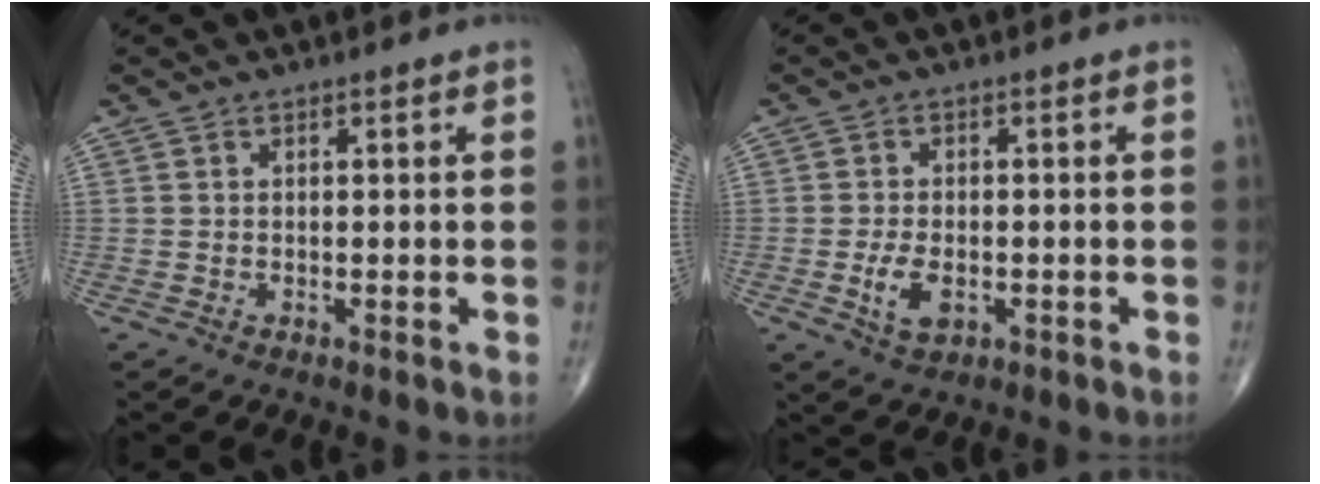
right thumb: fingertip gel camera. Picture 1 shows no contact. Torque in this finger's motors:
{"motor_torque": [-0.04, 0.12, 0.52, -0.03, 0.02]}